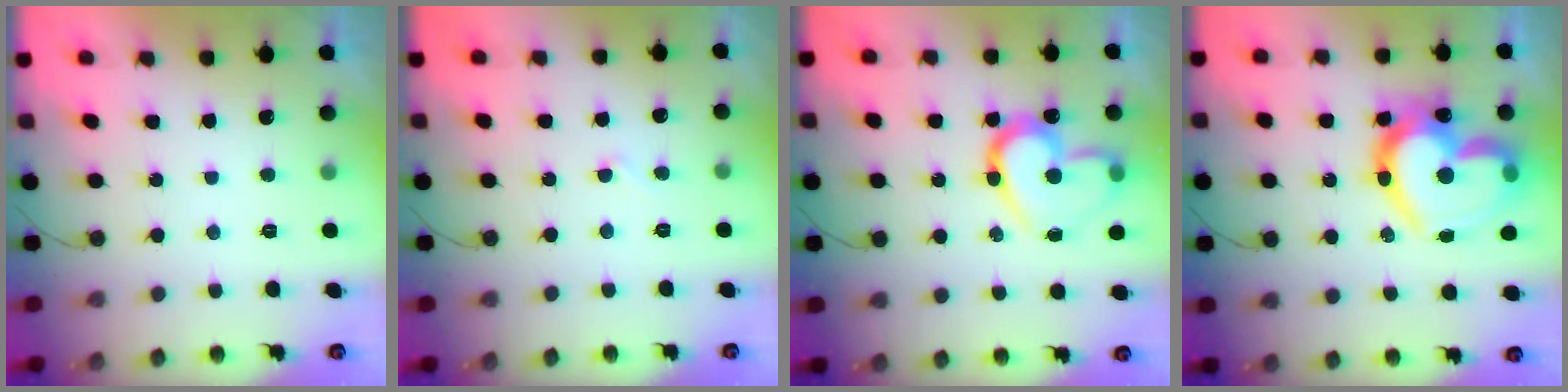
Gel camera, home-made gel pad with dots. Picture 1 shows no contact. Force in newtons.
{"total": 2.8, "press": 2.8, "slide": 0.2}
{"total": 16.5, "press": 16.4, "slide": 1.9}
{"total": 27.4, "press": 27.4, "slide": 2.2}